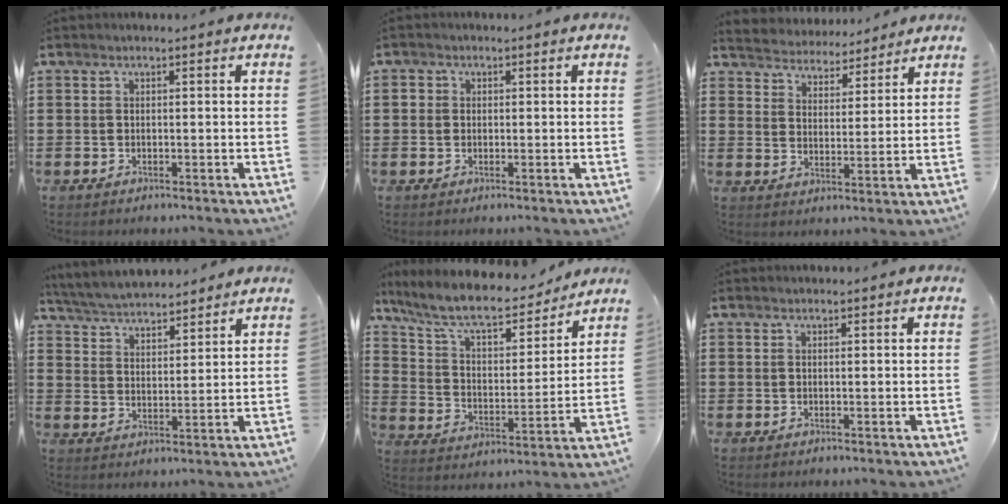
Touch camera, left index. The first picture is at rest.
{"total": 1.4, "force": [0.2, 1.3, 0.5], "torque": [-0.013, 0.008, 0.003]}
{"total": 4.2, "force": [4.1, 0.4, -0.7], "torque": [-0.010, -0.029, 0.069]}
{"total": 4.9, "force": [4.9, 0.4, 0.5], "torque": [-0.033, -0.023, 0.085]}
{"total": 9.7, "force": [8.4, 1.9, 4.3], "torque": [-0.118, -0.046, 0.145]}
{"total": 0.8, "force": [0.8, 0.1, 0.0], "torque": [-0.002, 0.000, 0.016]}